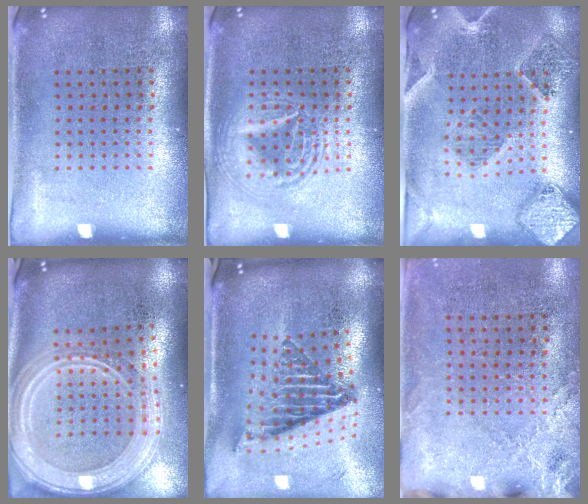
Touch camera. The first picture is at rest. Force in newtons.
{"total": 1.8, "press": 1.8, "slide": 0.2}
{"total": 1.6, "press": 1.5, "slide": 0.3}
{"total": 3.2, "press": 2.6, "slide": 1.9}
{"total": 2.6, "press": 1.7, "slide": 1.9}
{"total": 2.5, "press": 2.2, "slide": 1.2}